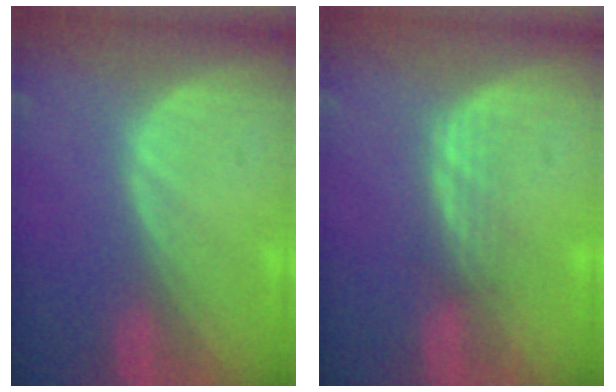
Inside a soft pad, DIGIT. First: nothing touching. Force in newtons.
{"total": 2.2, "press": 2.2, "slide": 0.4}